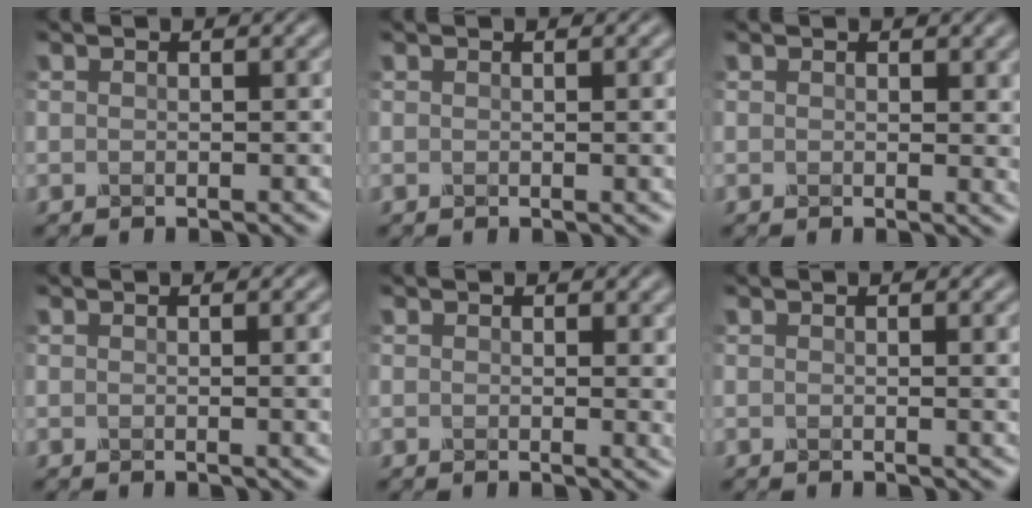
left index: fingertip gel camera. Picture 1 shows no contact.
{"total": 1.5, "force": [-0.2, 0.6, 1.3], "torque": [-0.010, 0.002, -0.003]}
{"total": 2.7, "force": [0.2, 1.7, 2.1], "torque": [-0.019, 0.001, 0.000]}
{"total": 2.7, "force": [-0.3, 1.2, 2.3], "torque": [-0.017, 0.005, -0.009]}
{"total": 2.9, "force": [-0.1, 1.6, 2.4], "torque": [-0.027, -0.002, -0.001]}
{"total": 1.7, "force": [-0.1, 0.8, 1.6], "torque": [-0.015, 0.000, -0.003]}